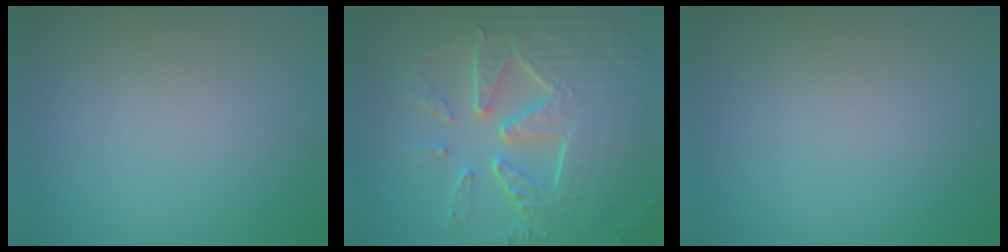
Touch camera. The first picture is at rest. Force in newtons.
{"total": 9.8, "press": 6.6, "slide": 7.2}
{"total": 0.0}